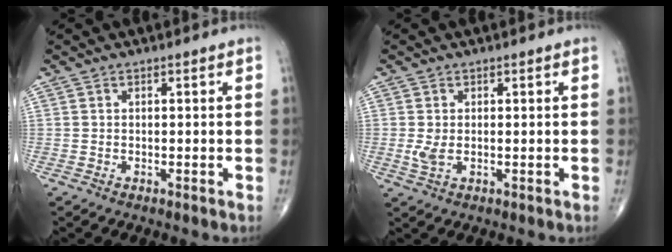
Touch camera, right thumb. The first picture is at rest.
{"total": 2.4, "force": [0.1, 1.4, 1.9], "torque": [-0.048, -0.004, 0.005]}